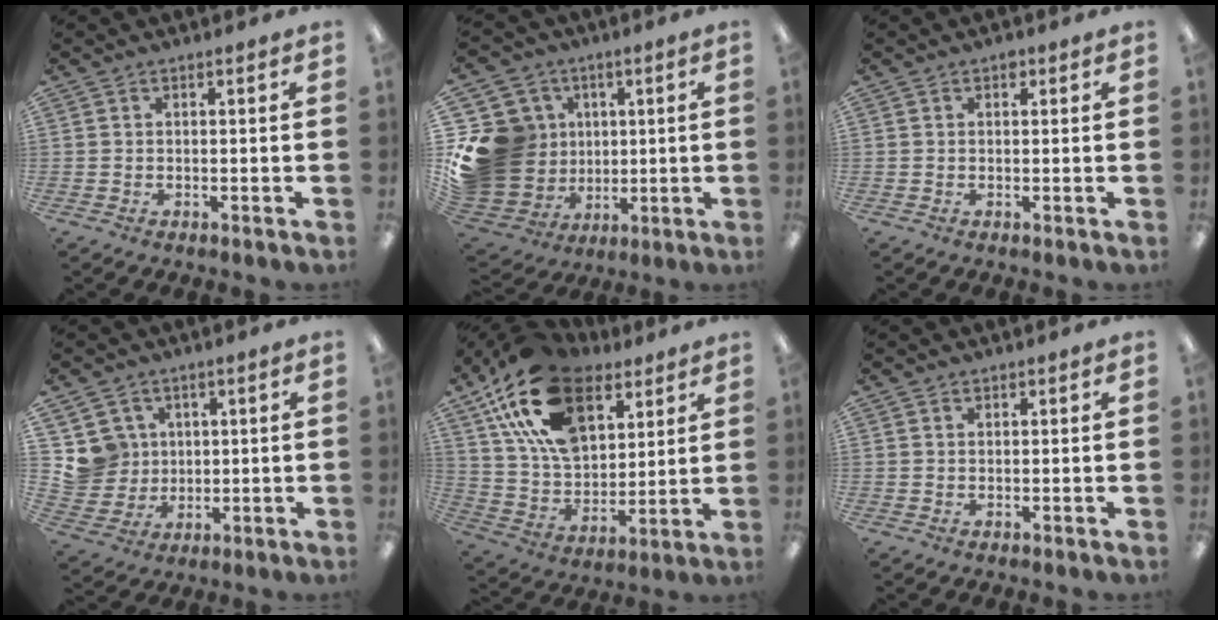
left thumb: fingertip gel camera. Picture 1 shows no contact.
{"total": 22.0, "force": [1.9, 19.5, 9.9], "torque": [-0.225, -0.013, 0.081]}
{"total": 1.2, "force": [0.7, 0.8, 0.6], "torque": [-0.005, 0.000, 0.010]}
{"total": 8.4, "force": [3.0, 7.8, 0.4], "torque": [-0.028, -0.006, 0.064]}
{"total": 22.6, "force": [12.5, 13.2, 13.4], "torque": [-0.260, -0.049, 0.227]}
{"total": 0.6, "force": [0.5, 0.4, 0.1], "torque": [-0.002, 0.002, 0.009]}